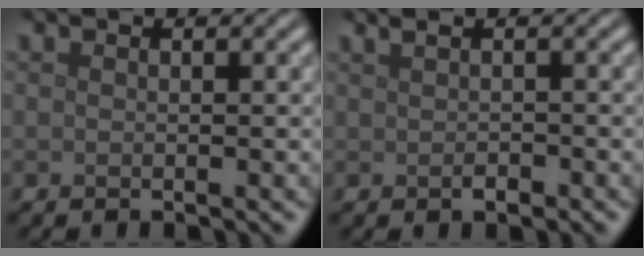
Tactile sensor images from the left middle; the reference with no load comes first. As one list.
[{"total": 1.2, "force": [0.2, 0.4, 1.1], "torque": [-0.024, 0.002, 0.005]}]